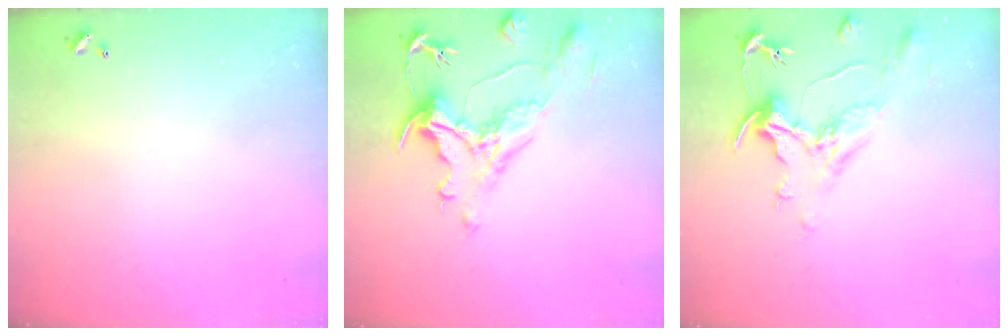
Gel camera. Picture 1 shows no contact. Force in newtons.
{"total": 1.9, "press": 0.8, "slide": 1.7}
{"total": 2.1, "press": 1.7, "slide": 1.3}